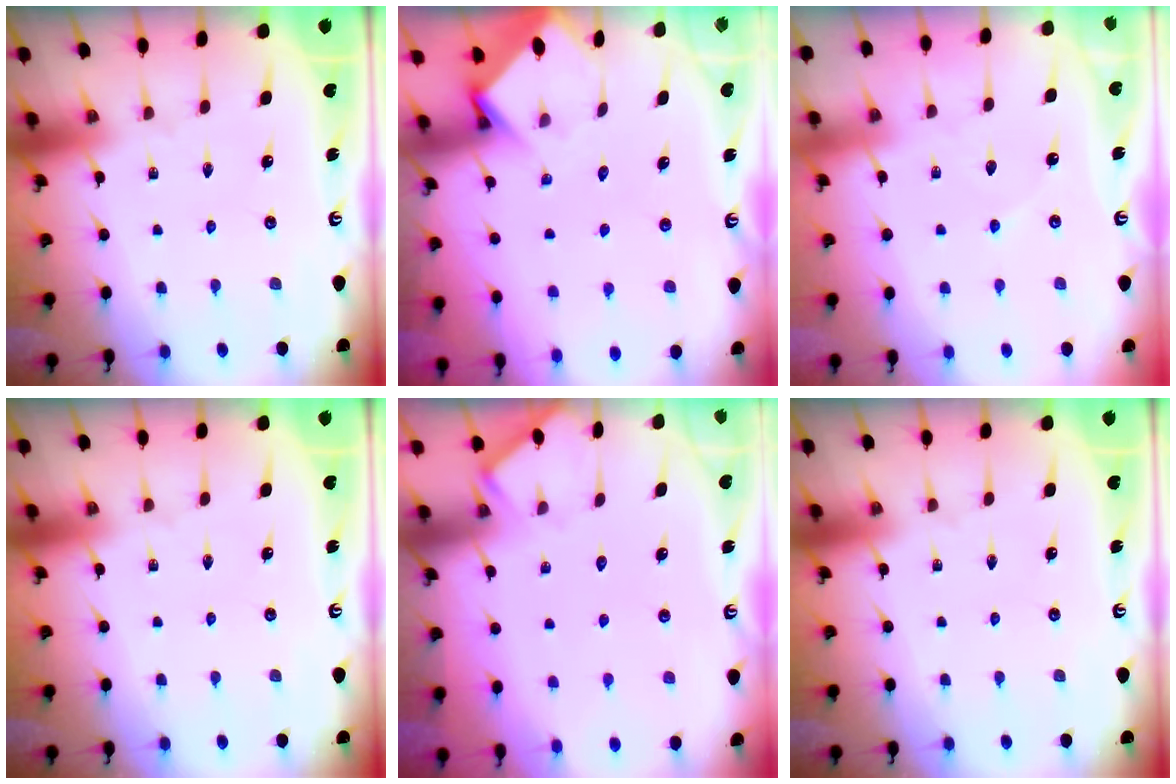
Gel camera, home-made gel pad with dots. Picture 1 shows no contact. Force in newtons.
{"total": 3.6, "press": 3.6, "slide": 0.2}
{"total": 2.0, "press": 2.0, "slide": 0.2}
{"total": 0.0}
{"total": 3.2, "press": 3.2, "slide": 0.4}
{"total": 0.0}